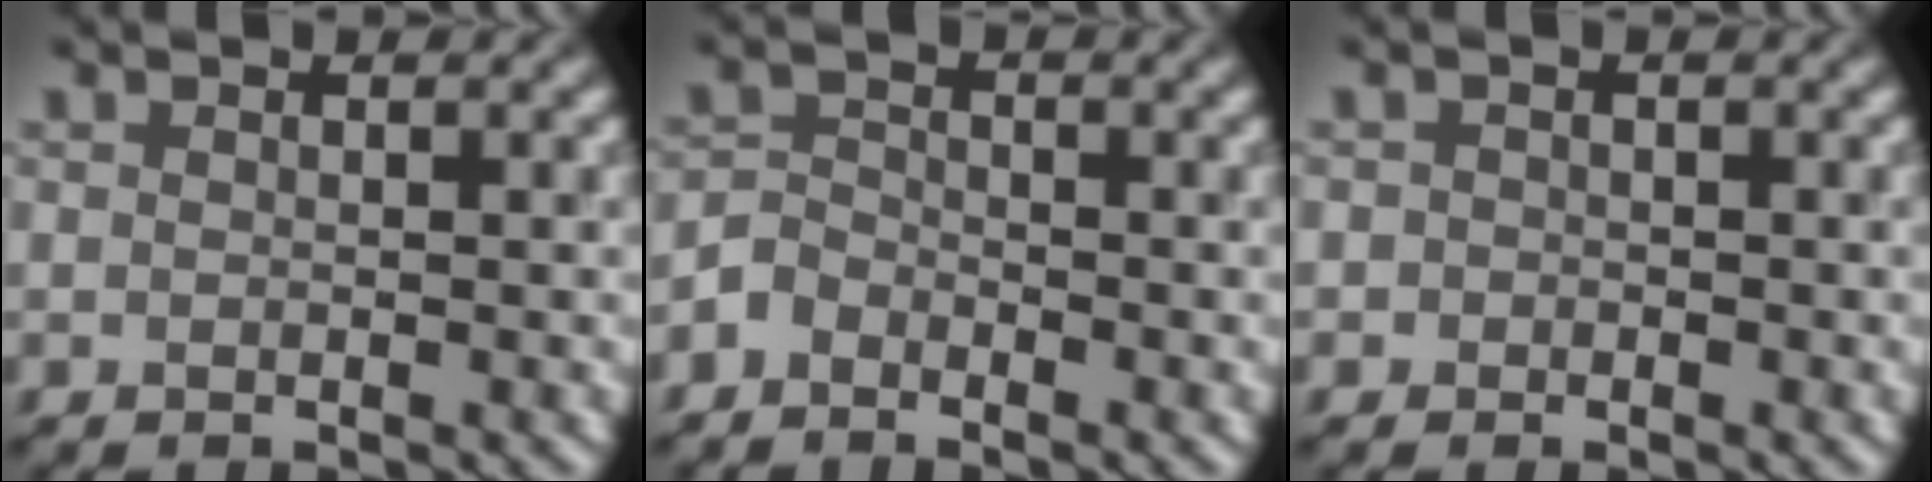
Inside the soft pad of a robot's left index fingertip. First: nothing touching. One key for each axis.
{"total": 1.8, "fx": -1.4, "fy": 1.0, "fz": 0.3, "tx": -0.005, "ty": 0.009, "tz": -0.038}
{"total": 0.9, "fx": -0.1, "fy": 0.9, "fz": -0.1, "tx": 0.019, "ty": 0.003, "tz": -0.009}